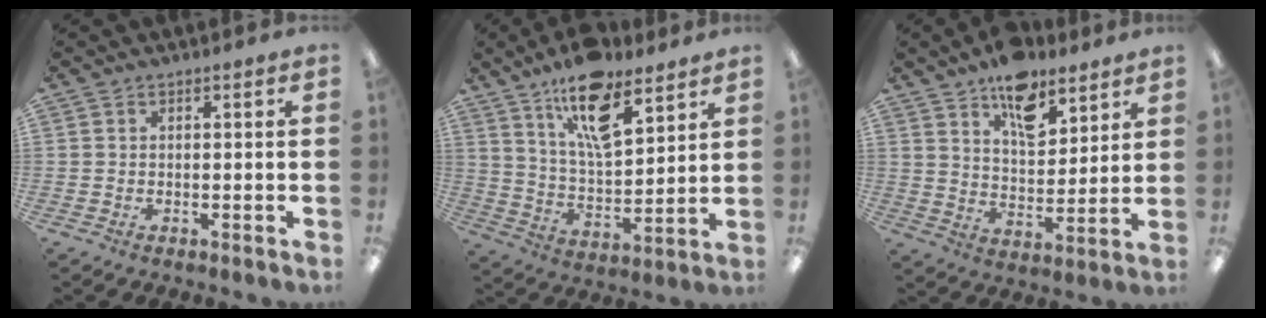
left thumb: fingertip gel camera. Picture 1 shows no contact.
{"total": 15.9, "force": [11.0, 6.3, 9.7], "torque": [-0.164, -0.050, 0.187]}
{"total": 12.3, "force": [8.8, 6.1, 5.9], "torque": [-0.080, -0.049, 0.155]}